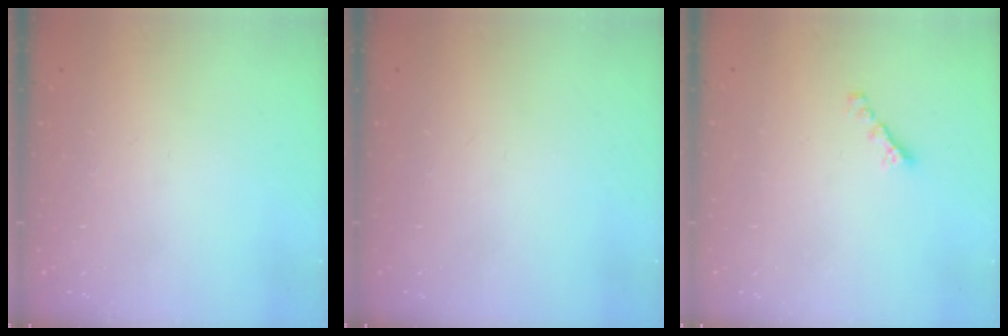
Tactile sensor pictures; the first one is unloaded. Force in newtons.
{"total": 0.0}
{"total": 2.7, "press": 2.6, "slide": 0.8}